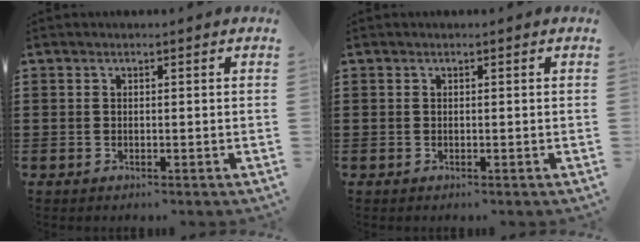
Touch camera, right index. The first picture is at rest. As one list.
[{"total": 0.0}]